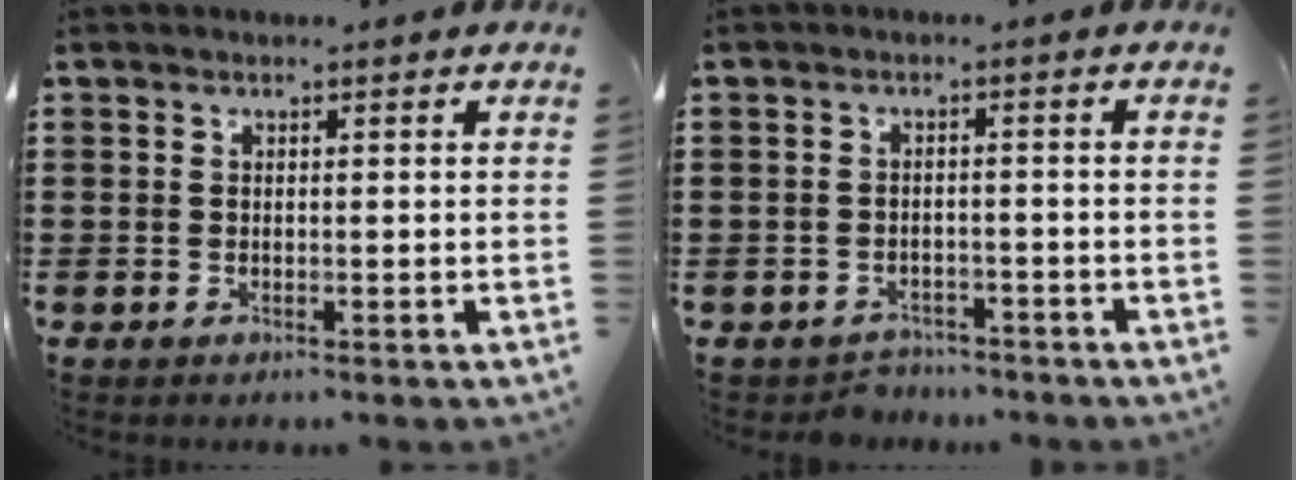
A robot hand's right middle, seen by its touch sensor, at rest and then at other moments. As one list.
[{"total": 2.1, "force": [-2.1, 0.6, -0.3], "torque": [-0.003, 0.001, -0.047]}]